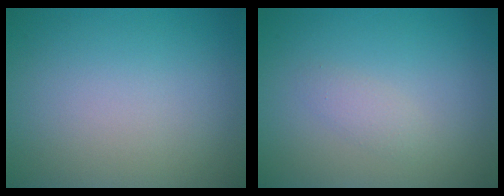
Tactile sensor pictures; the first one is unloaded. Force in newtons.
{"total": 1.2, "press": 1.2, "slide": 0.0}